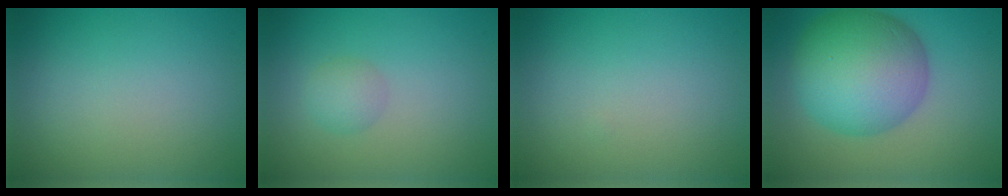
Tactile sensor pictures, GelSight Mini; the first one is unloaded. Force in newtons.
{"total": 1.6, "press": 1.6, "slide": 0.1}
{"total": 0.0}
{"total": 10.6, "press": 10.6, "slide": 0.2}